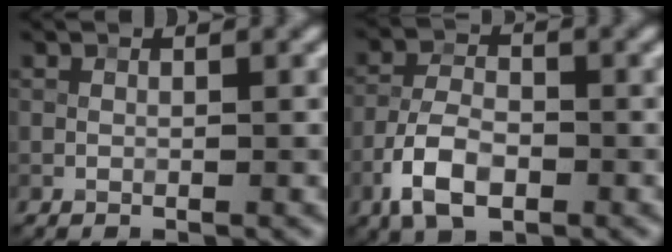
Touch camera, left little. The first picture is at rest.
{"total": 5.5, "force": [-2.7, 2.9, 3.8], "torque": [-0.072, 0.001, -0.056]}